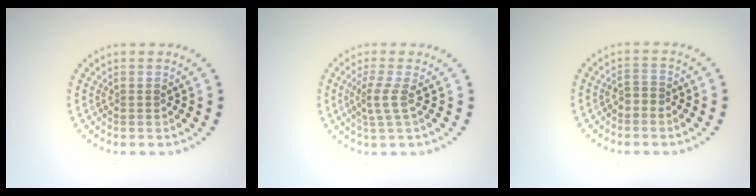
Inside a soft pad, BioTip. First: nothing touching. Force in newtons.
{"total": 2.2, "press": 1.5, "slide": 1.6}
{"total": 0.9, "press": 0.7, "slide": 0.6}